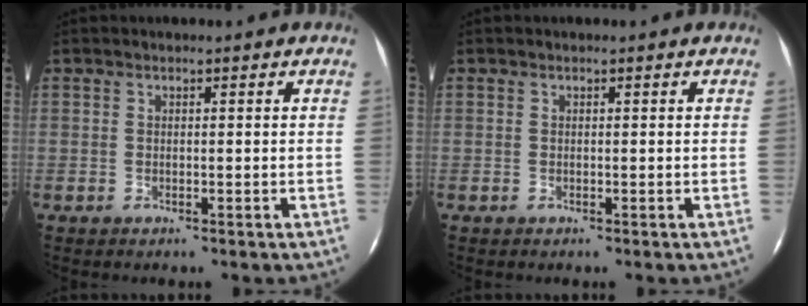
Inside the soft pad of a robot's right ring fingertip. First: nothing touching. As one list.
[{"total": 0.0}]